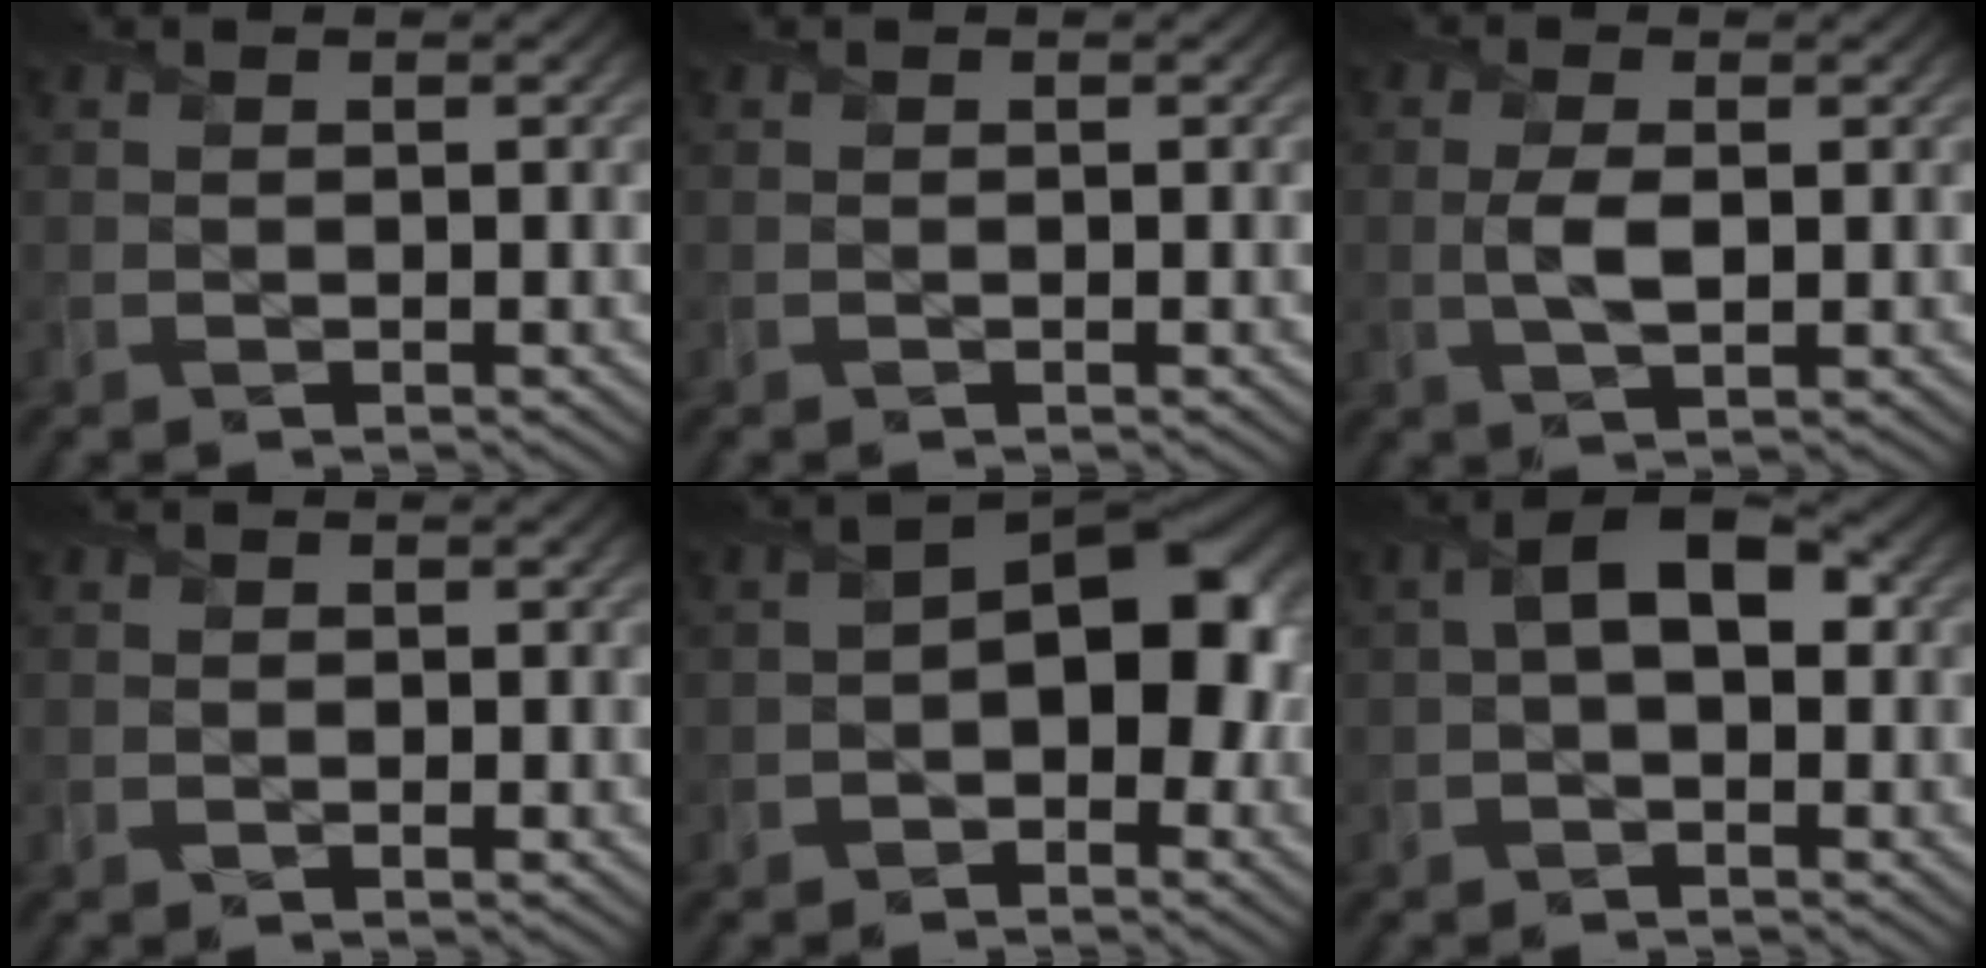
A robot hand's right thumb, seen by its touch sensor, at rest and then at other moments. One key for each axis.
{"total": 0.0}
{"total": 3.0, "fx": 0.1, "fy": 1.3, "fz": 2.7, "tx": -0.066, "ty": -0.001, "tz": 0.001}
{"total": 0.6, "fx": -0.2, "fy": 0.5, "fz": 0.2, "tx": 0.001, "ty": -0.006, "tz": -0.005}
{"total": 7.9, "fx": -1.0, "fy": 4.8, "fz": 6.2, "tx": -0.074, "ty": 0.013, "tz": -0.031}
{"total": 4.9, "fx": 0.5, "fy": 2.7, "fz": 4.1, "tx": -0.071, "ty": 0.013, "tz": -0.004}